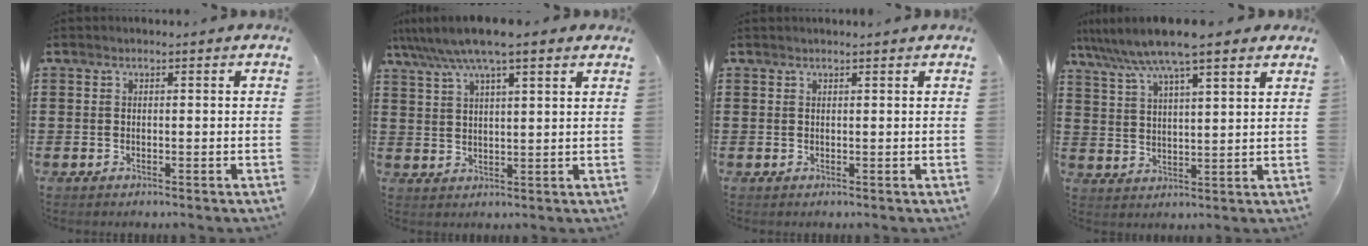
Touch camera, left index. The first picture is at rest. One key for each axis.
{"total": 7.4, "fx": 5.8, "fy": 0.8, "fz": 4.6, "tx": -0.104, "ty": -0.012, "tz": 0.101}
{"total": 0.5, "fx": 0.5, "fy": -0.1, "fz": 0.3, "tx": -0.005, "ty": -0.001, "tz": 0.010}
{"total": 8.4, "fx": 6.8, "fy": 0.7, "fz": 4.8, "tx": -0.115, "ty": -0.018, "tz": 0.119}